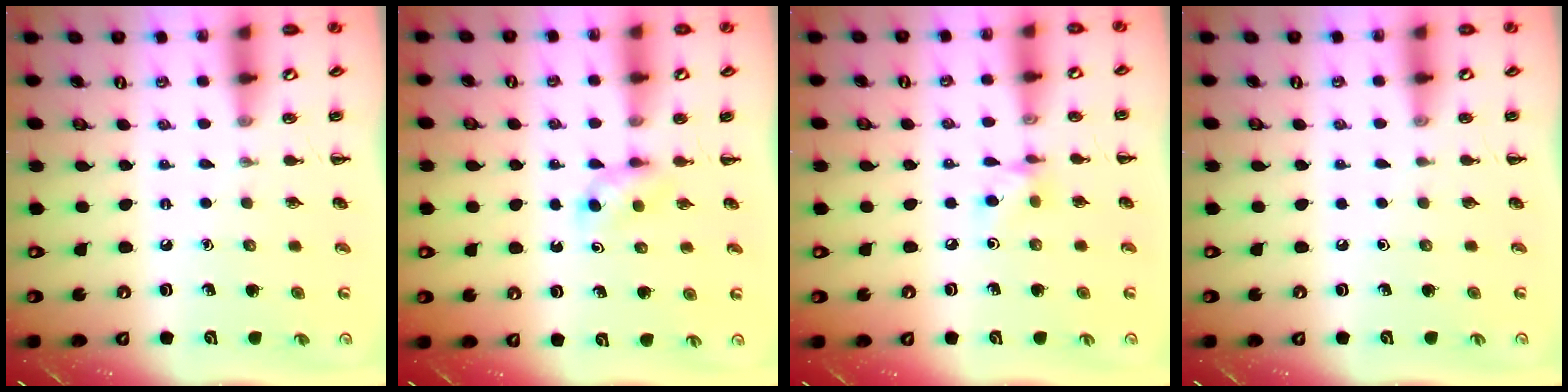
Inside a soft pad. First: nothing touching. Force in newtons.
{"total": 3.0, "press": 2.7, "slide": 1.1}
{"total": 5.9, "press": 5.8, "slide": 0.8}
{"total": 0.0}